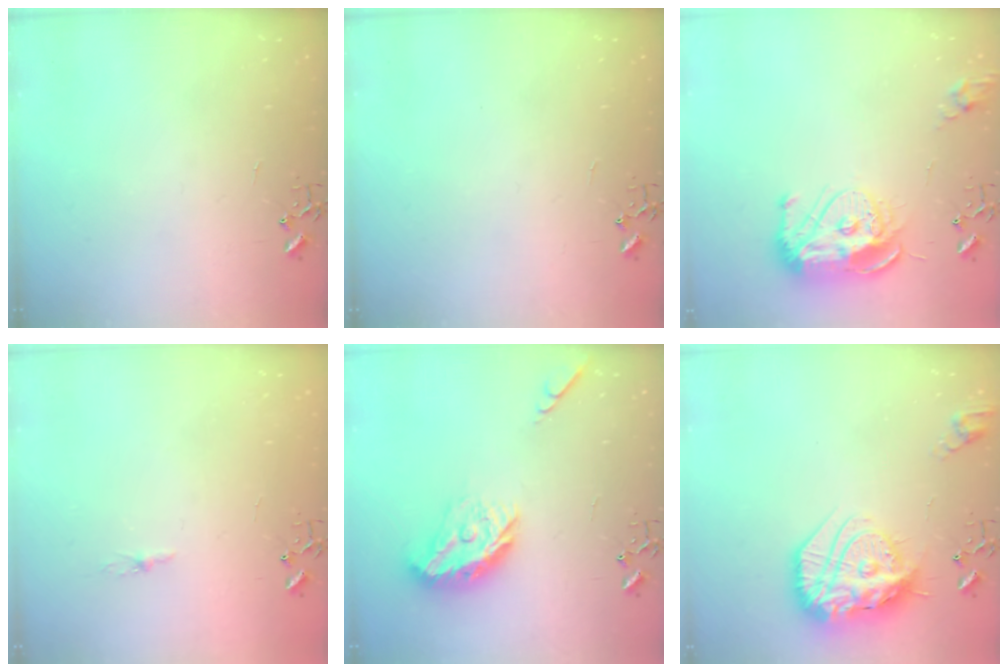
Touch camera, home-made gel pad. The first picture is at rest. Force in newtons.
{"total": 0.0}
{"total": 14.6, "press": 14.6, "slide": 1.4}
{"total": 2.2, "press": 2.2, "slide": 0.3}
{"total": 17.8, "press": 17.7, "slide": 0.6}
{"total": 22.8, "press": 22.7, "slide": 2.0}